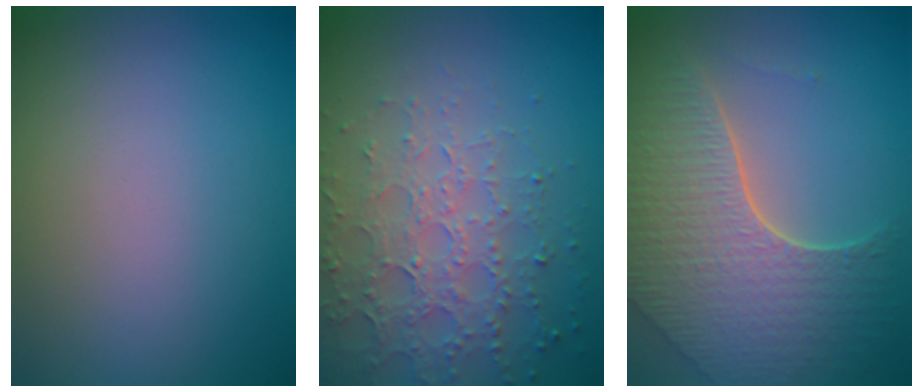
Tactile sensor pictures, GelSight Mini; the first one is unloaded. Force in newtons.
{"total": 4.3, "press": 4.2, "slide": 1.1}
{"total": 7.9, "press": 5.5, "slide": 5.6}